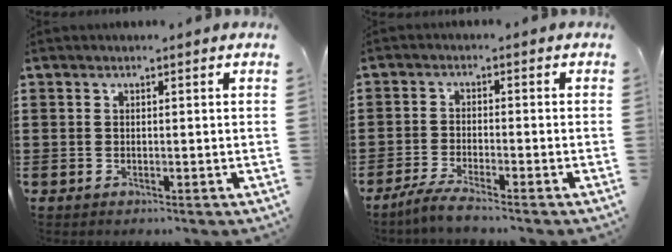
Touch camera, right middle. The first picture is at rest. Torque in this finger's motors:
{"motor_torque": [2.14, 0.00, 0.08, 0.07]}